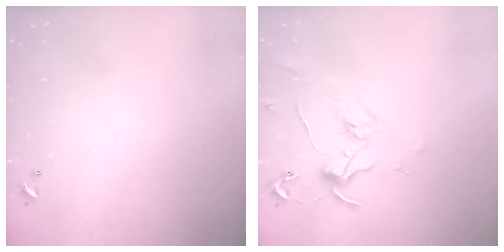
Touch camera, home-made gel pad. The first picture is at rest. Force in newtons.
{"total": 0.7, "press": 0.3, "slide": 0.7}